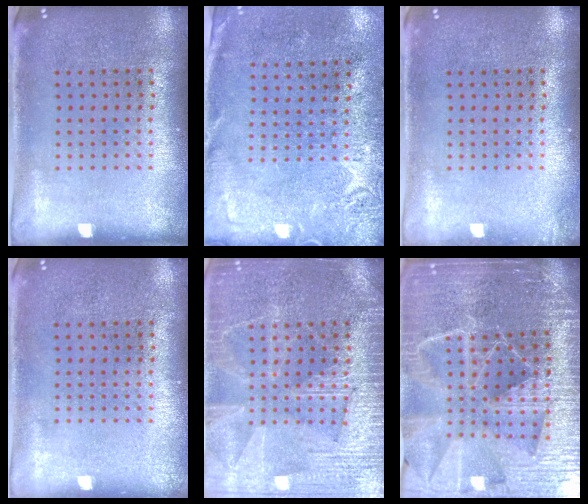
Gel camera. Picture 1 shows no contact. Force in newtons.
{"total": 2.7, "press": 2.3, "slide": 1.5}
{"total": 0.7, "press": 0.7, "slide": 0.1}
{"total": 0.0}
{"total": 5.6, "press": 5.5, "slide": 0.7}
{"total": 6.3, "press": 5.5, "slide": 3.2}